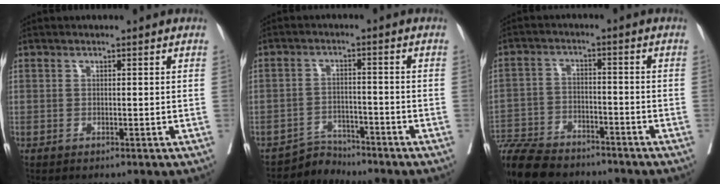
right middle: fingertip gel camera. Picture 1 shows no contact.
{"total": 3.5, "force": [-3.3, 0.5, -1.2], "torque": [0.027, 0.000, -0.057]}
{"total": 14.9, "force": [-12.9, 4.4, 6.0], "torque": [-0.133, -0.013, -0.213]}